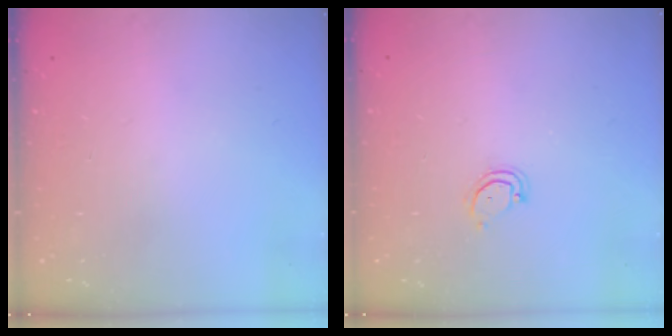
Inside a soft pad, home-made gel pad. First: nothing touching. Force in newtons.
{"total": 2.5, "press": 2.5, "slide": 0.1}